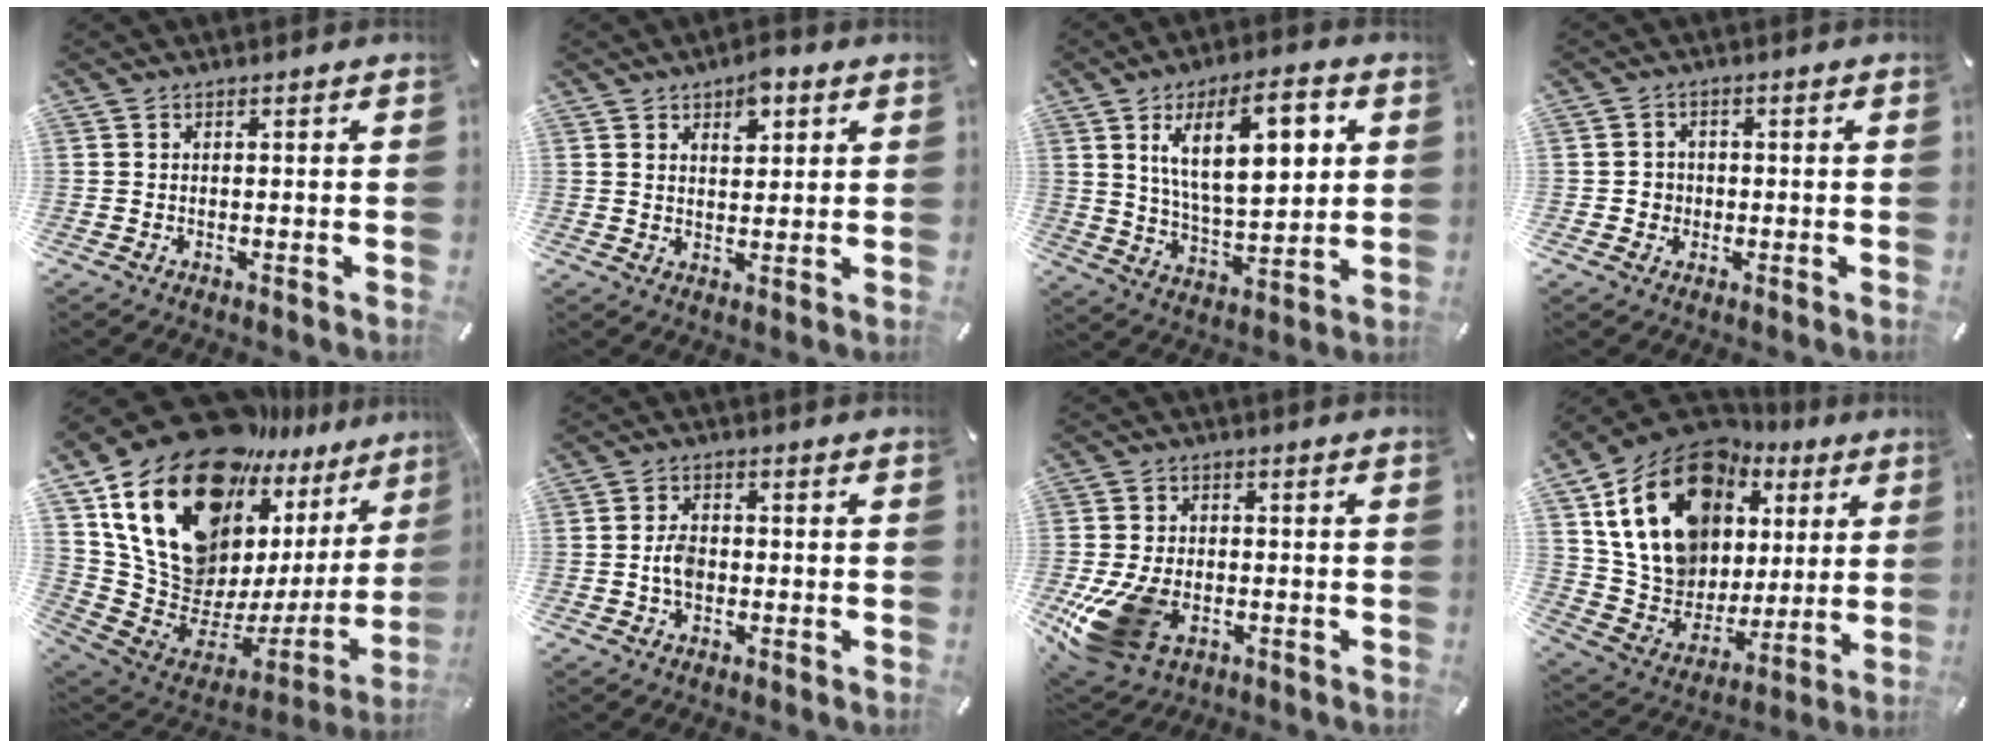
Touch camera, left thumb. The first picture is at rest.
{"total": 4.9, "force": [2.7, 3.2, 2.7], "torque": [-0.022, -0.007, 0.039]}
{"total": 18.0, "force": [7.0, 8.3, 14.4], "torque": [-0.234, -0.009, 0.112]}
{"total": 3.1, "force": [-0.6, 3.0, 0.4], "torque": [-0.010, 0.007, -0.015]}
{"total": 24.0, "force": [14.1, 14.0, 13.6], "torque": [-0.205, -0.139, 0.269]}
{"total": 4.3, "force": [-0.9, 2.9, 3.1], "torque": [-0.063, 0.008, -0.018]}
{"total": 14.7, "force": [-5.2, 9.9, 9.5], "torque": [-0.191, 0.016, -0.085]}
{"total": 21.1, "force": [8.5, 15.9, 11.0], "torque": [-0.222, -0.048, 0.160]}